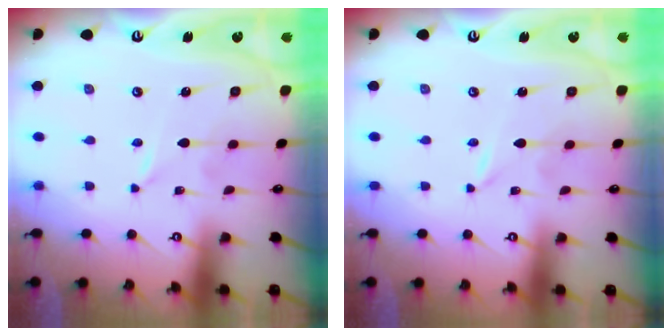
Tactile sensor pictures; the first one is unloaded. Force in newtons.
{"total": 0.0}